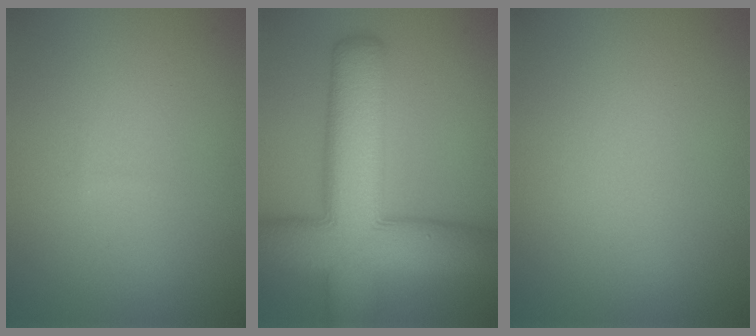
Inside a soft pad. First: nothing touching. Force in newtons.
{"total": 12.6, "press": 12.6, "slide": 0.6}
{"total": 0.0}